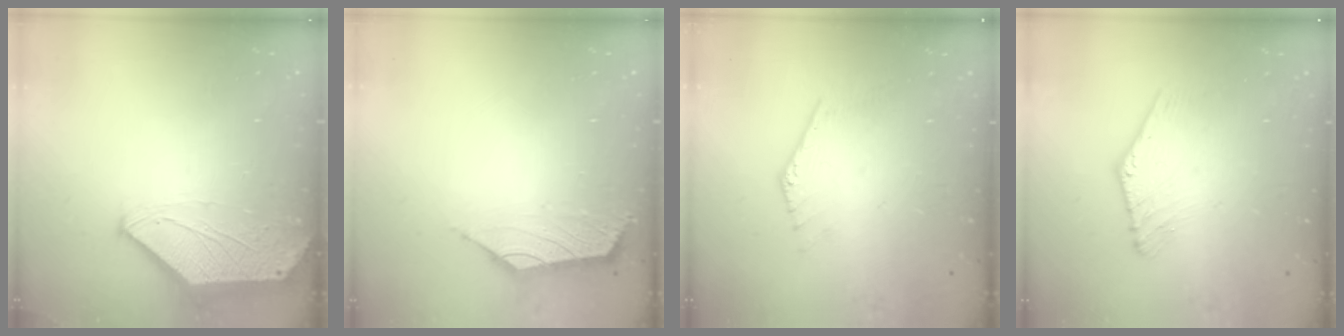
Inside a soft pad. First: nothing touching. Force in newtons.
{"total": 1.6, "press": 1.5, "slide": 0.7}
{"total": 1.1, "press": 1.1, "slide": 0.3}
{"total": 1.2, "press": 1.2, "slide": 0.2}